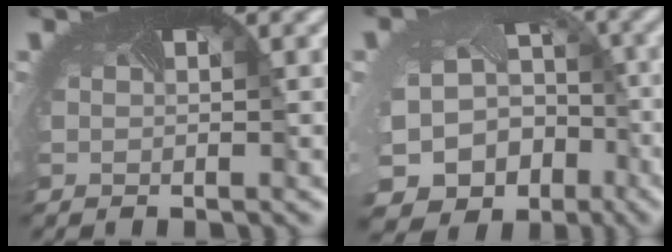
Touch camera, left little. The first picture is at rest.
{"total": 16.7, "force": [-9.2, 12.9, 5.4], "torque": [-0.114, -0.084, -0.109]}